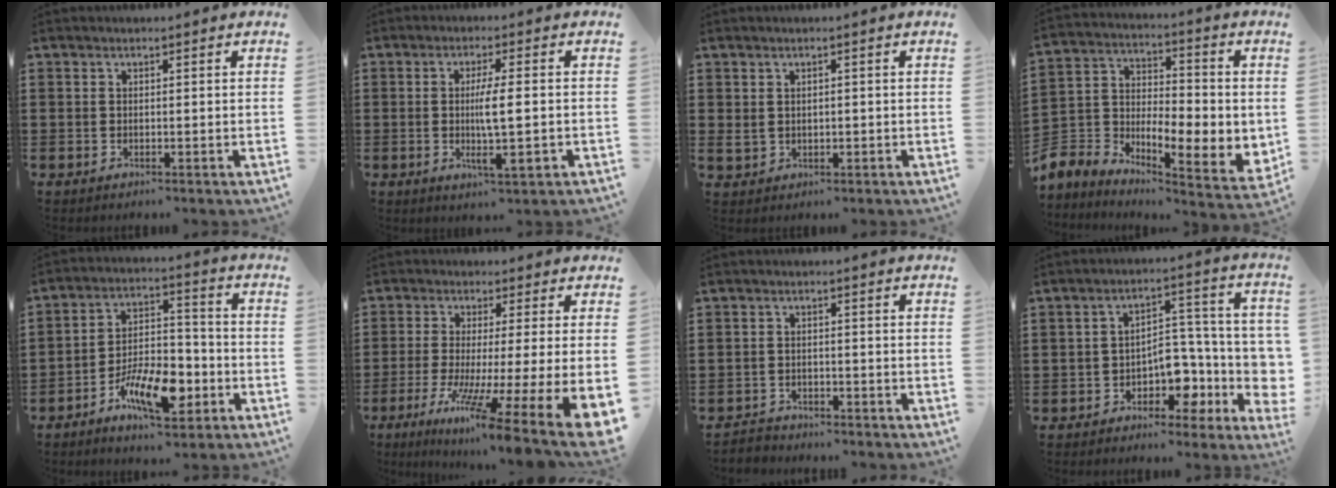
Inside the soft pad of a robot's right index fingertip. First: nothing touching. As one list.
[{"total": 6.1, "force": [-0.6, 0.7, 6.0], "torque": [-0.111, -0.006, -0.016]}, {"total": 1.5, "force": [0.6, 1.2, 0.7], "torque": [-0.019, 0.005, 0.012]}, {"total": 5.0, "force": [-1.0, 3.7, 3.2], "torque": [-0.072, -0.030, -0.014]}, {"total": 10.7, "force": [-5.3, 4.7, 8.0], "torque": [-0.153, 0.011, -0.093]}, {"total": 7.7, "force": [-3.1, -0.4, 7.1], "torque": [-0.121, -0.049, -0.064]}, {"total": 2.1, "force": [-2.0, 0.5, -0.2], "torque": [-0.003, 0.003, -0.047]}, {"total": 7.2, "force": [-2.5, 5.2, 4.2], "torque": [-0.056, 0.000, -0.044]}]